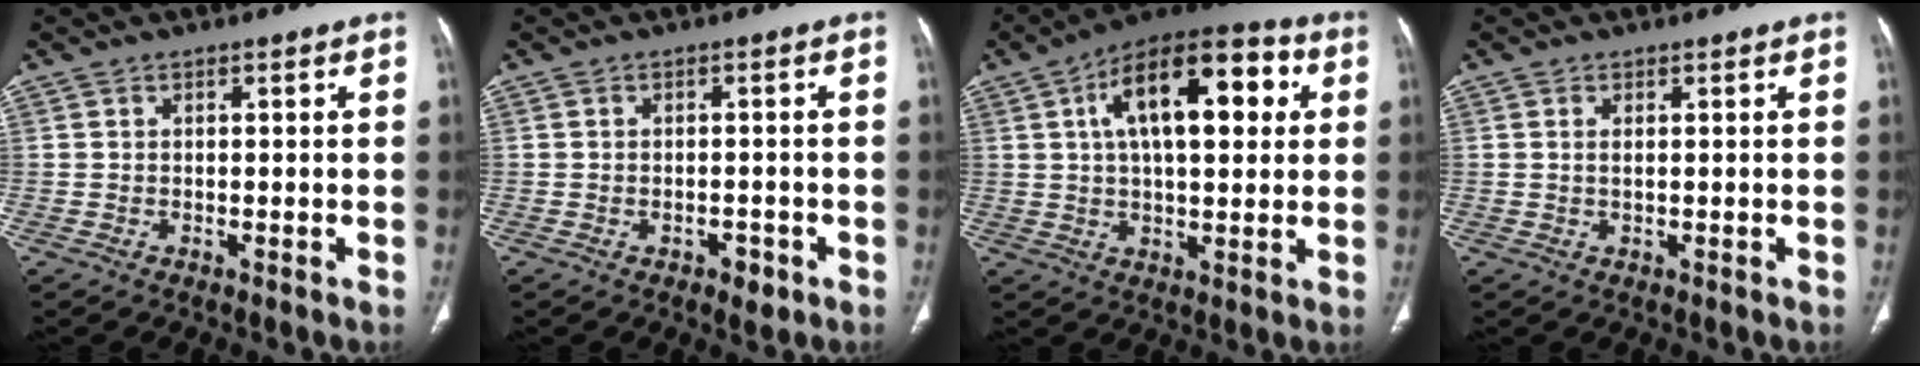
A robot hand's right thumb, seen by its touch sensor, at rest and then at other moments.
{"total": 2.7, "force": [-1.3, 1.5, 1.7], "torque": [-0.020, 0.009, -0.011]}
{"total": 19.0, "force": [5.2, 8.8, 16.1], "torque": [-0.219, 0.020, 0.070]}
{"total": 1.0, "force": [0.3, 0.4, 0.9], "torque": [-0.017, -0.001, 0.007]}